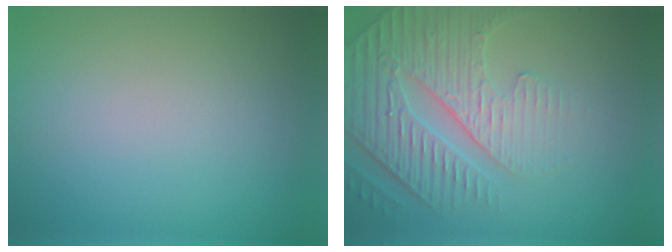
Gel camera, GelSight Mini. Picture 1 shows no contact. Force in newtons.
{"total": 4.6, "press": 4.3, "slide": 1.6}